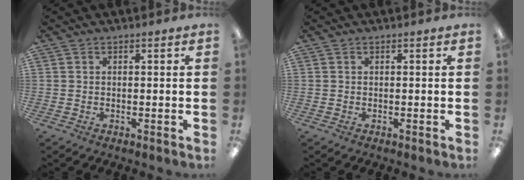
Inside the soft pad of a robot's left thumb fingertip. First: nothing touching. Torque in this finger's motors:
{"motor_torque": [0.01, 0.02, -0.05, -0.04, 0.00]}